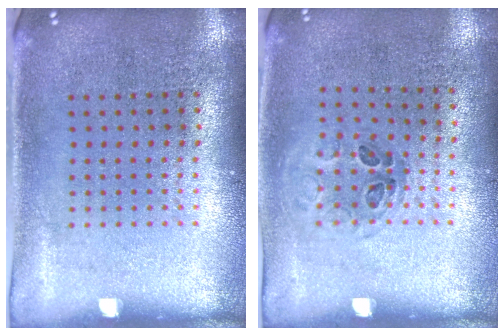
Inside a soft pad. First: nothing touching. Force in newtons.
{"total": 0.9, "press": 0.6, "slide": 0.7}